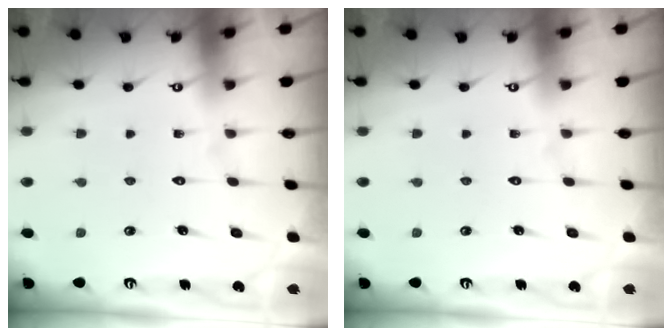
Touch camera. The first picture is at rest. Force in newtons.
{"total": 0.0}